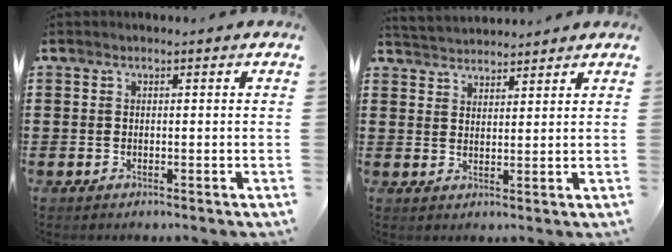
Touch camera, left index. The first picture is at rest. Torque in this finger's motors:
{"motor_torque": [0.02, 0.01, 0.02, 0.01]}